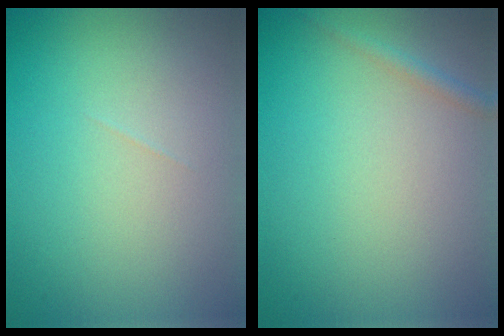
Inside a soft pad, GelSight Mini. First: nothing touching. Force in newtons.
{"total": 1.1, "press": 1.1, "slide": 0.1}